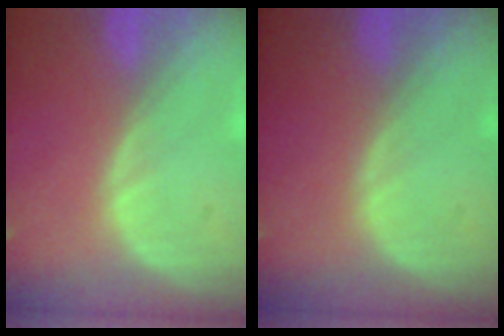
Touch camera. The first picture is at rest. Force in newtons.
{"total": 0.0}